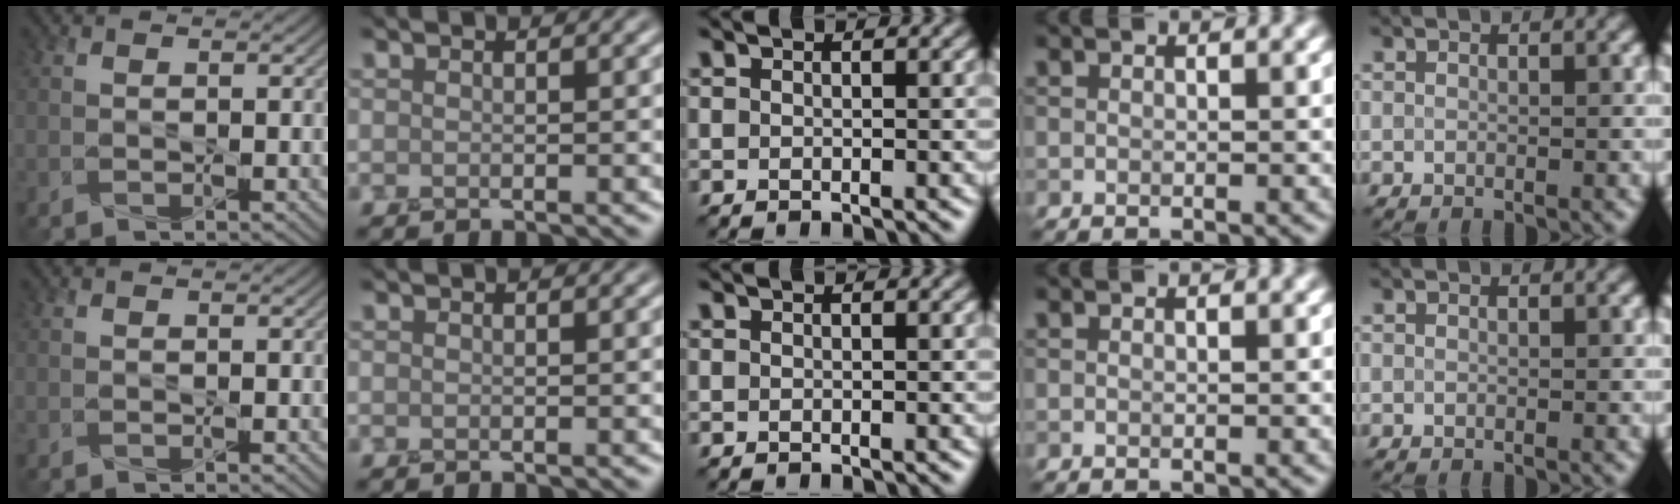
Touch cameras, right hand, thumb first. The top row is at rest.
{}